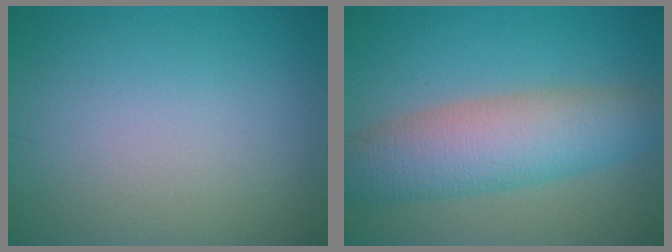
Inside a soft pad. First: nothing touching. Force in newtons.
{"total": 7.3, "press": 7.3, "slide": 0.2}